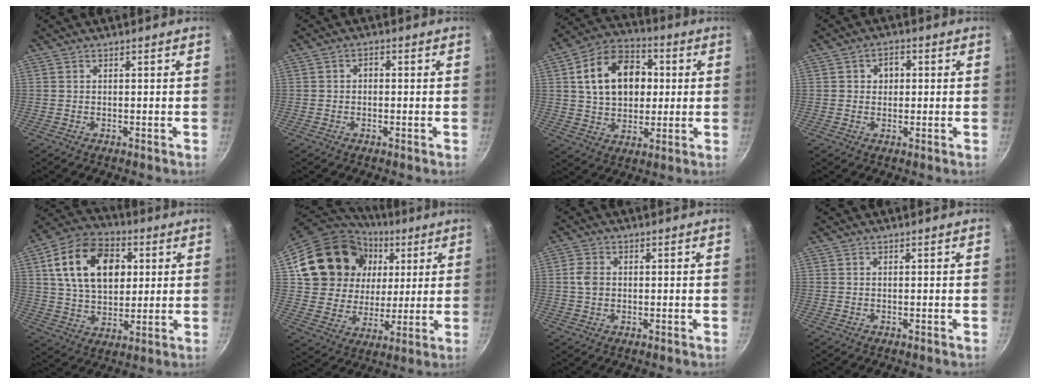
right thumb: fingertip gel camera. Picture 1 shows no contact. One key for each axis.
{"total": 1.7, "fx": -0.2, "fy": 1.3, "fz": 1.0, "tx": -0.015, "ty": 0.008, "tz": -0.007}
{"total": 16.9, "fx": 3.0, "fy": 12.4, "fz": 11.2, "tx": -0.151, "ty": 0.019, "tz": 0.041}
{"total": 3.6, "fx": 0.5, "fy": 3.1, "fz": 1.9, "tx": -0.006, "ty": 0.006, "tz": 0.005}
{"total": 18.8, "fx": 5.0, "fy": 12.6, "fz": 13.0, "tx": -0.194, "ty": 0.004, "tz": 0.077}
{"total": 23.4, "fx": 8.2, "fy": 18.7, "fz": 11.6, "tx": -0.201, "ty": 0.008, "tz": 0.150}
{"total": 3.5, "fx": 0.2, "fy": 2.7, "fz": 2.2, "tx": -0.036, "ty": 0.006, "tz": -0.002}
{"total": 0.0}